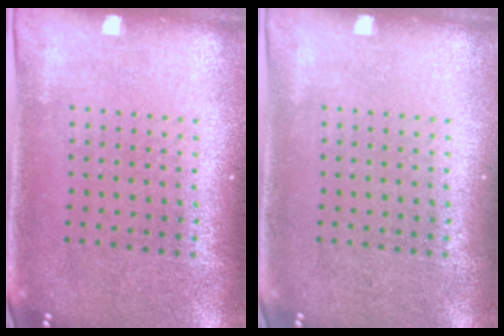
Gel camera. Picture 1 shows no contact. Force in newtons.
{"total": 0.0}